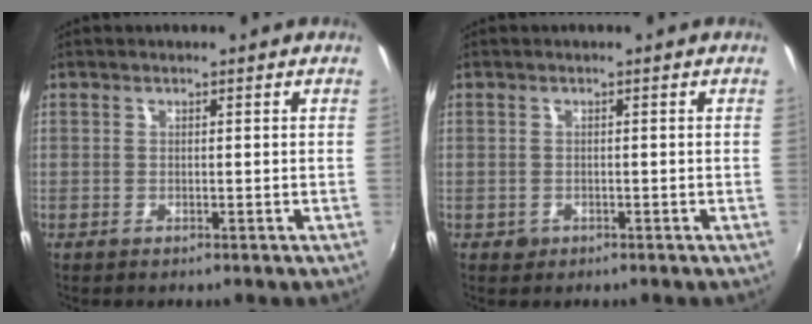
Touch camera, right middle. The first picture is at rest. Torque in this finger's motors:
{"motor_torque": [0.19, -0.17, 0.02, 0.01]}